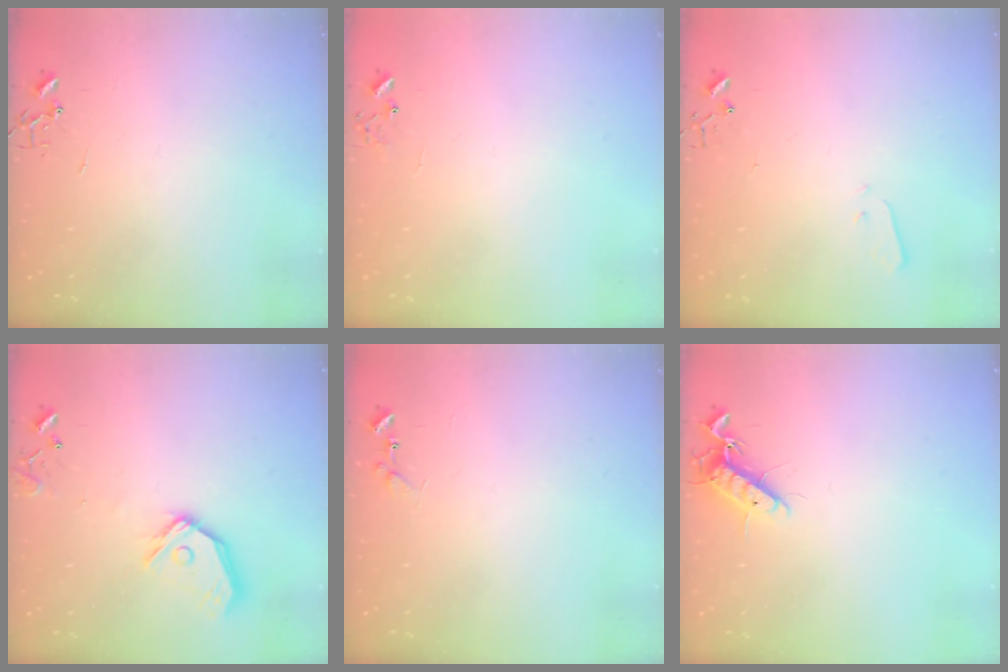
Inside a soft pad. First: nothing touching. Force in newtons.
{"total": 6.5, "press": 6.5, "slide": 0.5}
{"total": 1.9, "press": 1.9, "slide": 0.4}
{"total": 14.2, "press": 14.0, "slide": 2.3}
{"total": 7.1, "press": 7.0, "slide": 0.5}
{"total": 11.0, "press": 10.9, "slide": 1.9}